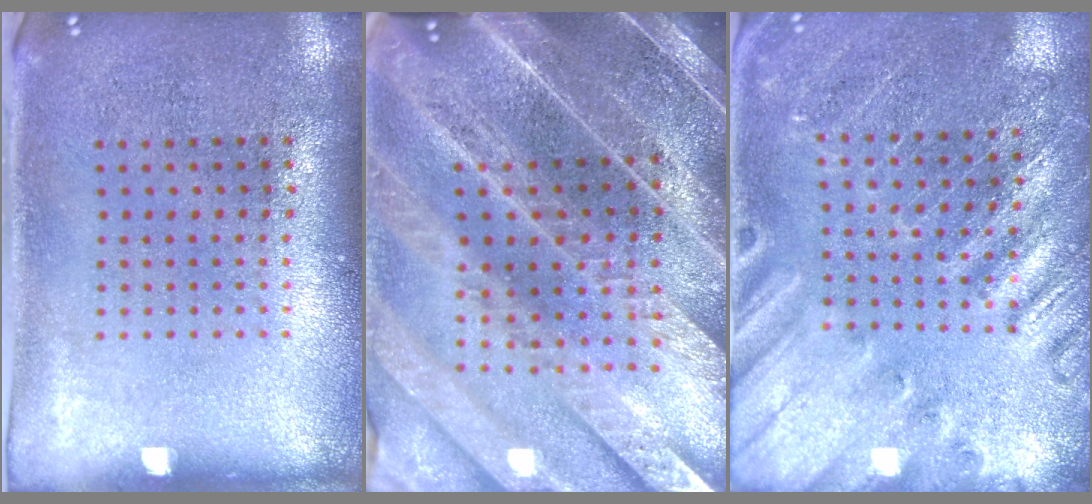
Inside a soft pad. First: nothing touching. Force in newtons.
{"total": 4.4, "press": 4.0, "slide": 2.0}
{"total": 2.4, "press": 2.4, "slide": 0.3}